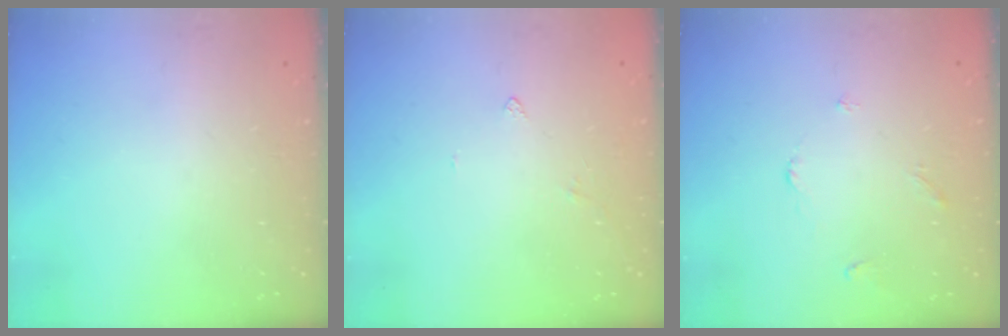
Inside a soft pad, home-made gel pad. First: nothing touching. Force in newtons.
{"total": 2.6, "press": 2.6, "slide": 0.5}
{"total": 2.9, "press": 2.9, "slide": 0.5}